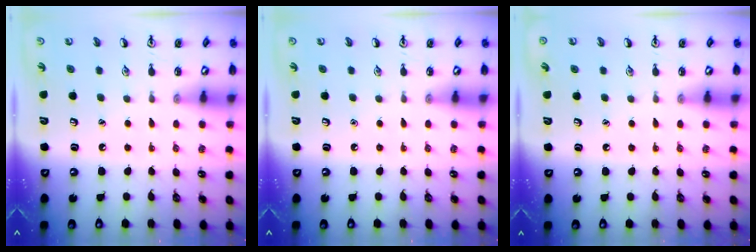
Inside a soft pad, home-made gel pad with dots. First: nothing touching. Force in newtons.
{"total": 0.0}
{"total": 0.0}